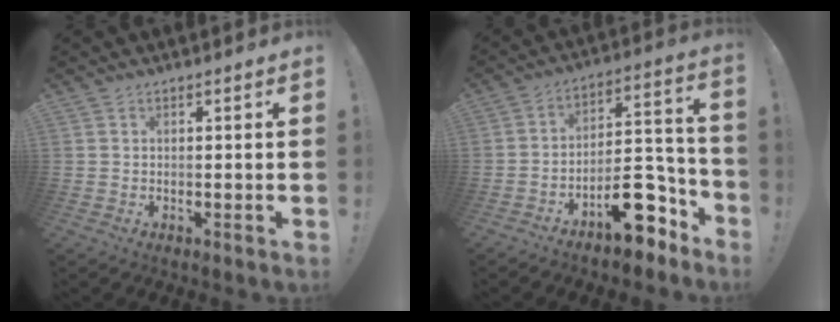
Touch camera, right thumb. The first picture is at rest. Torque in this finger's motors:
{"motor_torque": [2.72, 2.29, 1.01, -1.75, 0.51]}